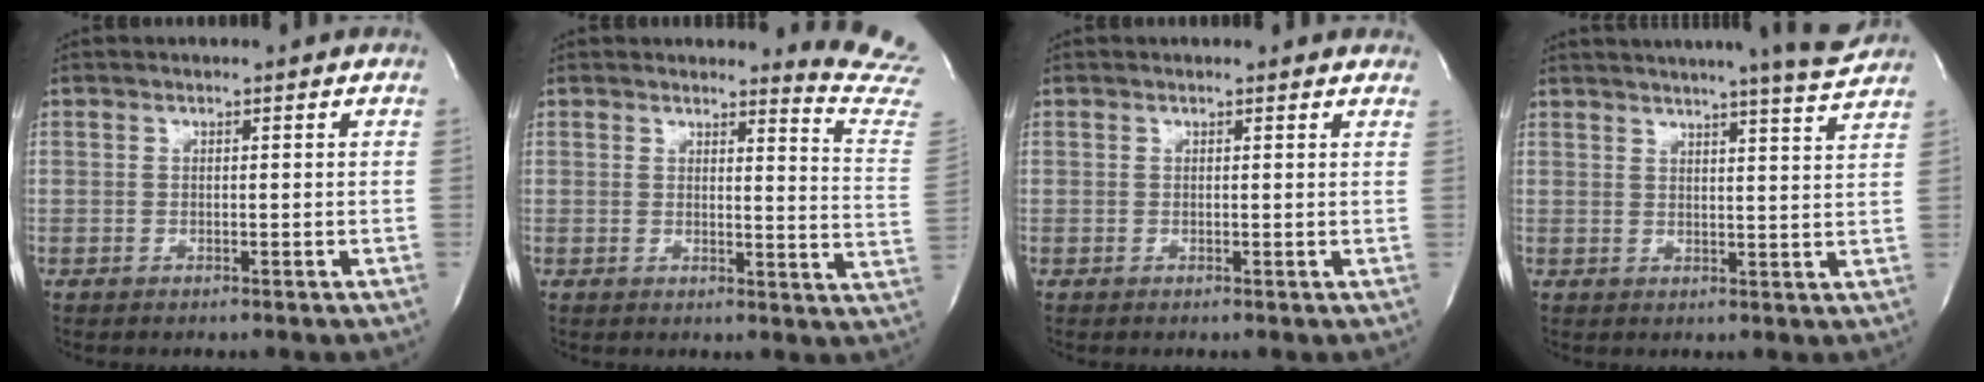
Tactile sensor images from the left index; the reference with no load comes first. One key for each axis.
{"total": 9.7, "fx": 9.6, "fy": -1.5, "fz": -0.2, "tx": 0.004, "ty": -0.149, "tz": 0.075}
{"total": 3.0, "fx": 2.7, "fy": 1.1, "fz": 0.6, "tx": -0.010, "ty": 0.005, "tz": 0.014}
{"total": 12.1, "fx": 11.1, "fy": -1.2, "fz": 4.7, "tx": -0.077, "ty": -0.028, "tz": 0.132}